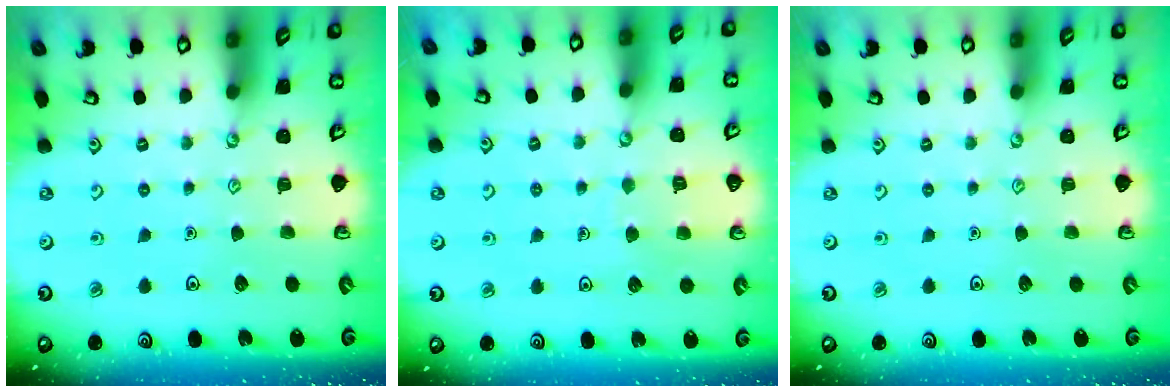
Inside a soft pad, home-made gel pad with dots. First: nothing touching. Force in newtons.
{"total": 5.1, "press": 5.1, "slide": 0.4}
{"total": 0.0}